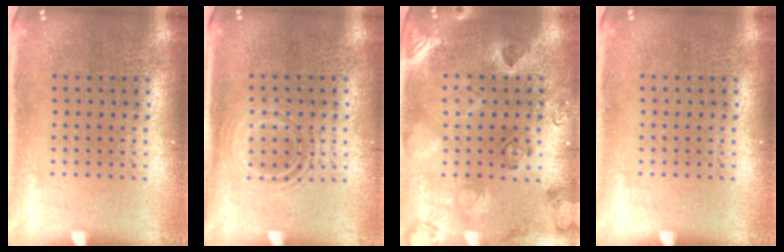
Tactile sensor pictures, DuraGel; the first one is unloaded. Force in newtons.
{"total": 1.3, "press": 1.2, "slide": 0.6}
{"total": 2.4, "press": 2.3, "slide": 0.7}
{"total": 0.0}